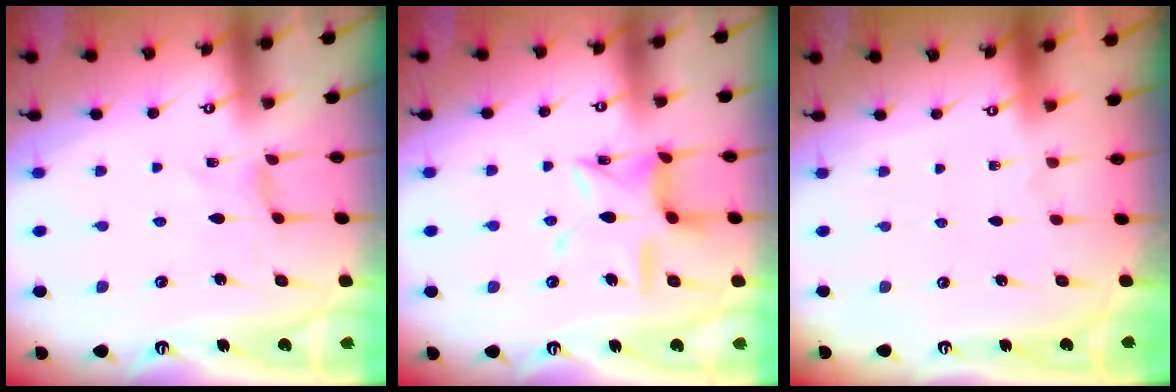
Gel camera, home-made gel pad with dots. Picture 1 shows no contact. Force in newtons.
{"total": 11.6, "press": 11.6, "slide": 0.7}
{"total": 0.0}